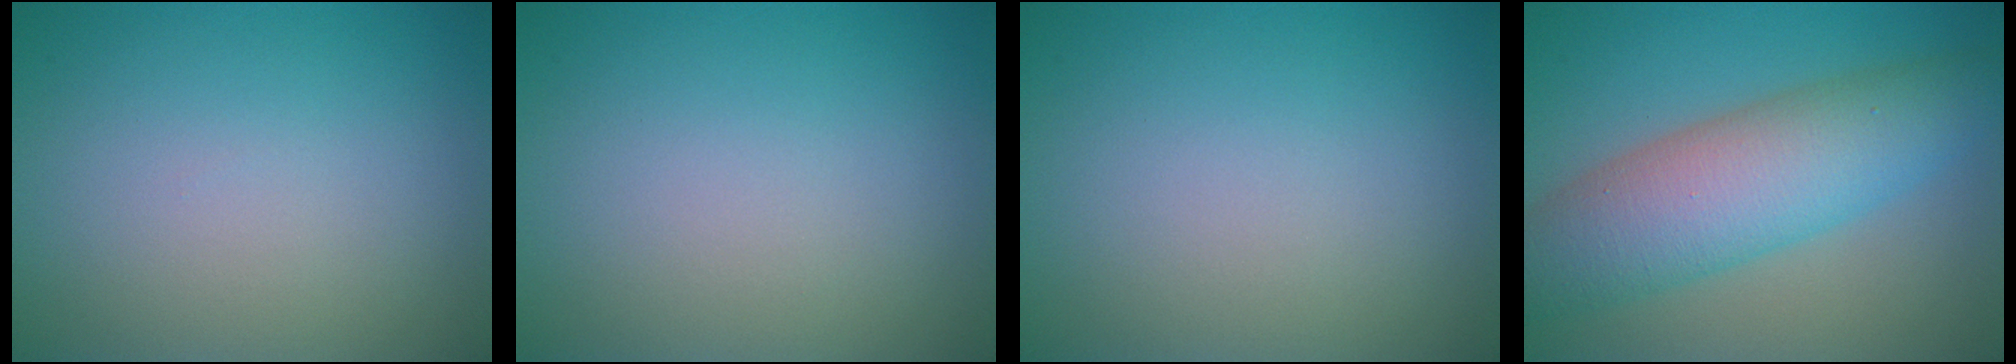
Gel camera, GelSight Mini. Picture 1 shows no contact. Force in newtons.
{"total": 0.0}
{"total": 0.0}
{"total": 8.3, "press": 8.3, "slide": 0.2}